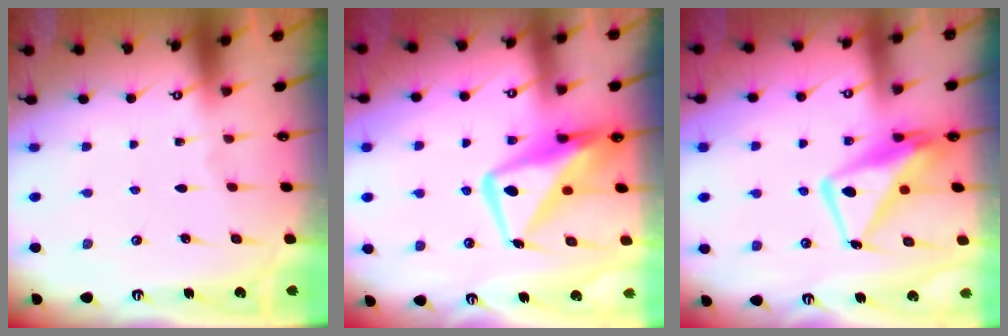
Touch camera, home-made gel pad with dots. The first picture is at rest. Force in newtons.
{"total": 14.5, "press": 14.5, "slide": 1.5}
{"total": 11.7, "press": 11.7, "slide": 1.0}